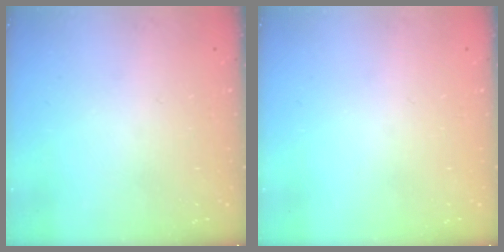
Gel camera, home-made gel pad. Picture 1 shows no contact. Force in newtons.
{"total": 0.0}